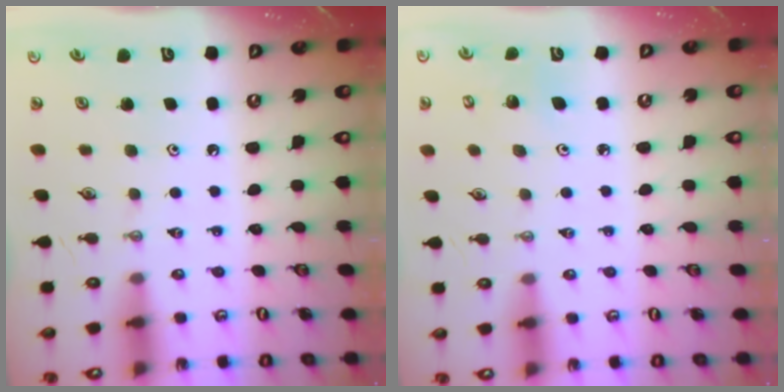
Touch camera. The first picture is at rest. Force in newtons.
{"total": 4.7, "press": 4.3, "slide": 1.7}